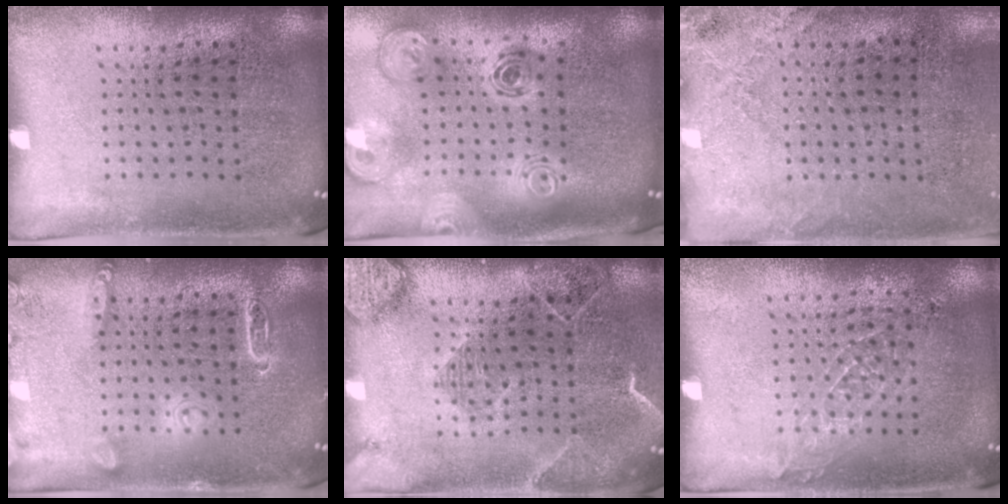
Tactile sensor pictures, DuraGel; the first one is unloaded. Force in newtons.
{"total": 2.1, "press": 1.8, "slide": 1.1}
{"total": 2.5, "press": 2.1, "slide": 1.3}
{"total": 2.5, "press": 2.5, "slide": 0.3}
{"total": 2.2, "press": 2.0, "slide": 1.1}
{"total": 0.9, "press": 0.9, "slide": 0.1}